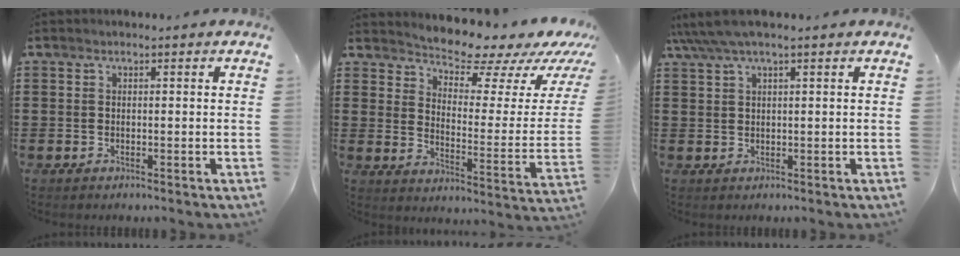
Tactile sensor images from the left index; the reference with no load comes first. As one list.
[{"total": 7.0, "force": [6.6, 1.2, 2.2], "torque": [-0.046, -0.061, 0.105]}, {"total": 2.9, "force": [1.7, 0.2, 2.3], "torque": [-0.055, 0.000, 0.029]}]